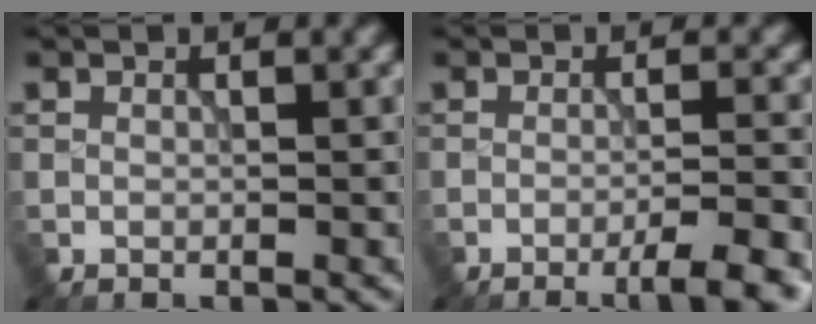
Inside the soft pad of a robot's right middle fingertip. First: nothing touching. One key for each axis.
{"total": 4.7, "fx": -2.9, "fy": 0.7, "fz": 3.6, "tx": -0.049, "ty": 0.007, "tz": -0.046}